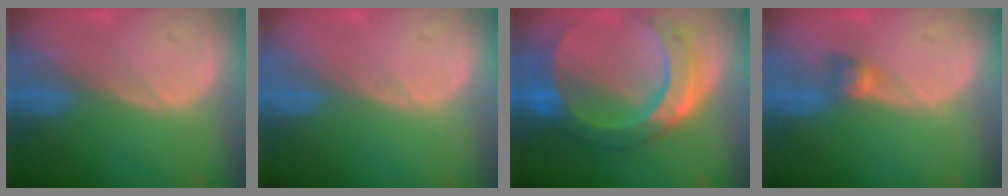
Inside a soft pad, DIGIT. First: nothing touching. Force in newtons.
{"total": 0.5, "press": 0.0, "slide": 0.5}
{"total": 10.8, "press": 10.7, "slide": 1.1}
{"total": 2.7, "press": 2.4, "slide": 1.2}